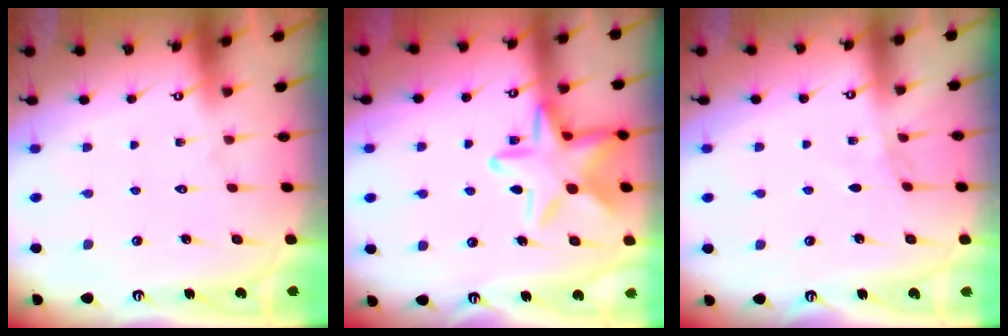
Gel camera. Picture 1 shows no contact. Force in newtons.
{"total": 17.4, "press": 17.4, "slide": 1.0}
{"total": 2.9, "press": 2.9, "slide": 0.4}